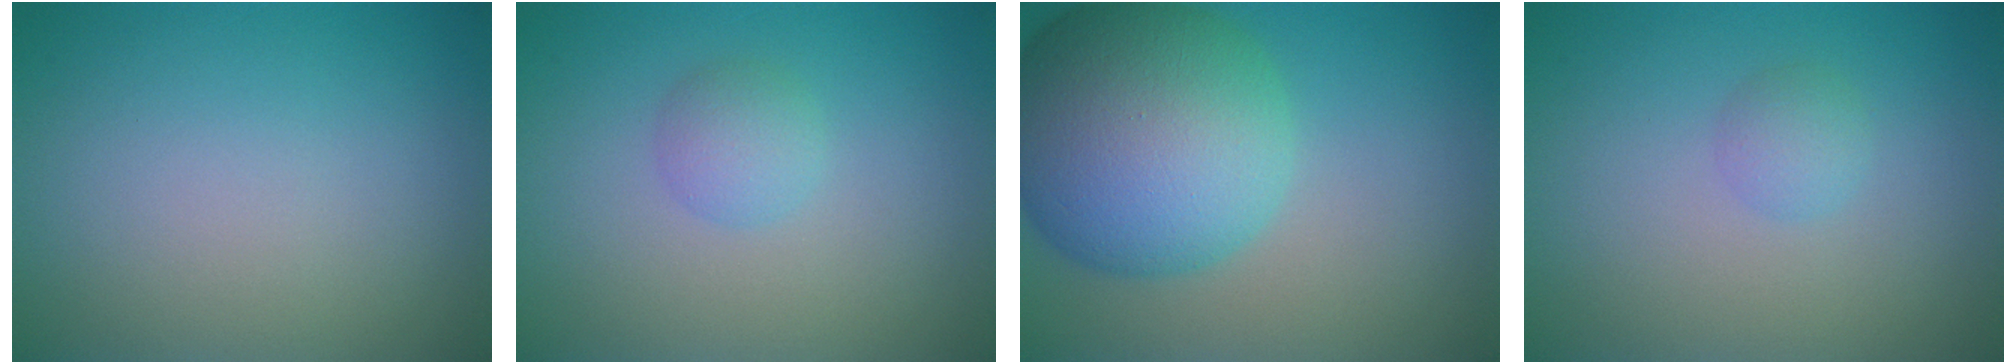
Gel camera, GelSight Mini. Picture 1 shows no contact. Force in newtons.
{"total": 1.8, "press": 1.8, "slide": 0.2}
{"total": 13.1, "press": 13.1, "slide": 0.3}
{"total": 1.3, "press": 1.3, "slide": 0.1}